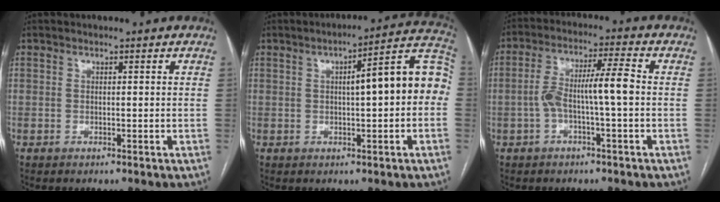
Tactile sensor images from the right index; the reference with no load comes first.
{"total": 12.2, "force": [0.8, 2.3, 12.0], "torque": [-0.156, 0.045, 0.007]}
{"total": 7.9, "force": [-1.1, 0.7, 7.8], "torque": [-0.146, 0.027, -0.020]}